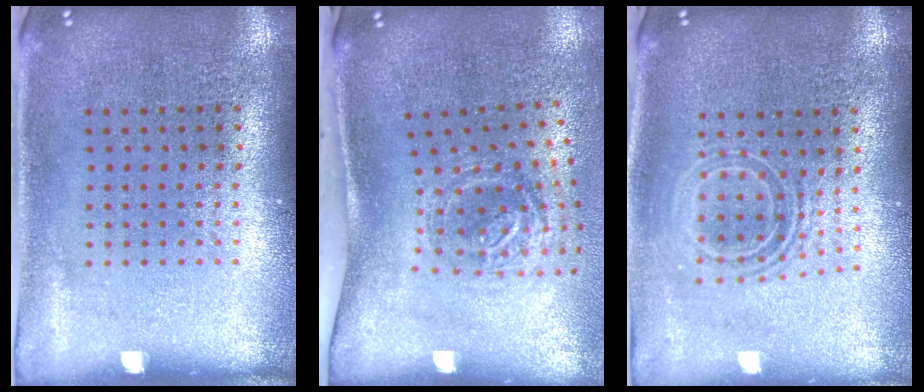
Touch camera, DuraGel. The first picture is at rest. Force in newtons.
{"total": 1.9, "press": 1.2, "slide": 1.5}
{"total": 1.7, "press": 1.3, "slide": 1.0}